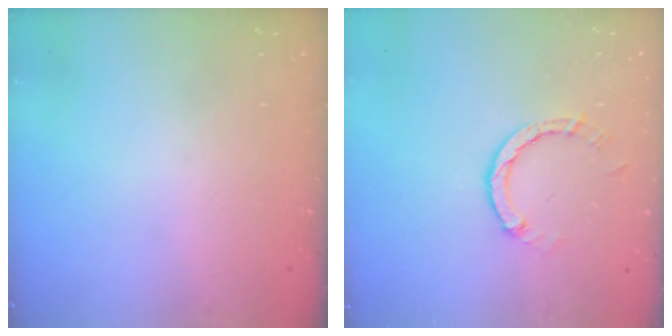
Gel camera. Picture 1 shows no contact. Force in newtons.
{"total": 3.2, "press": 3.2, "slide": 0.2}